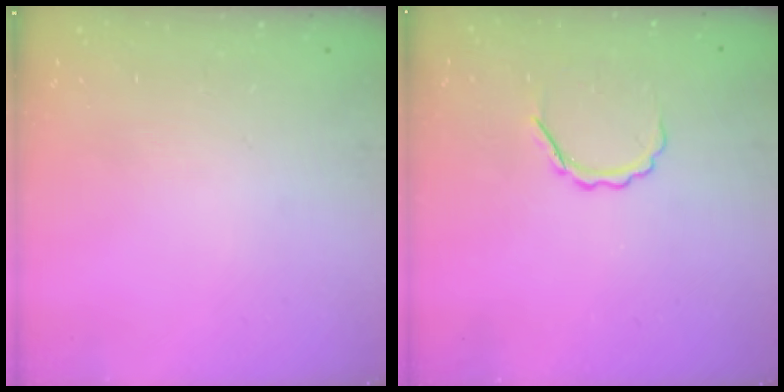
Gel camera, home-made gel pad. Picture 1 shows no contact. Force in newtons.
{"total": 3.9, "press": 3.8, "slide": 0.6}